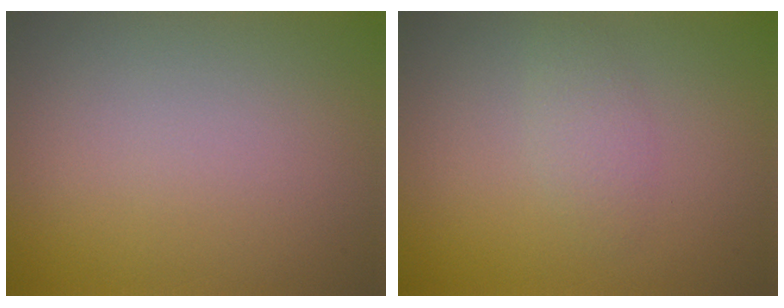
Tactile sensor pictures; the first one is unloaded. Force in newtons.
{"total": 1.6, "press": 1.6, "slide": 0.1}